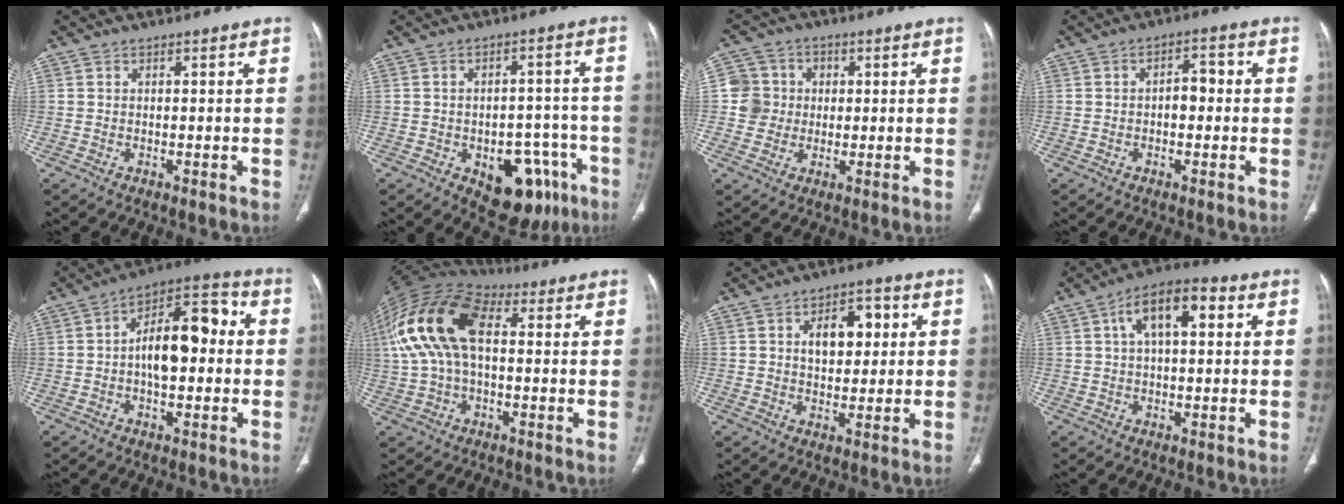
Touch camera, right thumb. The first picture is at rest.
{"total": 13.8, "force": [-6.3, 8.2, 9.1], "torque": [-0.074, 0.037, -0.073]}
{"total": 6.9, "force": [0.3, 6.9, 1.1], "torque": [0.013, 0.013, 0.001]}
{"total": 4.0, "force": [-0.3, 2.4, 3.2], "torque": [-0.033, 0.016, -0.011]}
{"total": 13.7, "force": [0.4, 7.1, 11.7], "torque": [-0.161, 0.039, -0.006]}
{"total": 18.2, "force": [3.0, 10.3, 14.8], "torque": [-0.306, 0.036, 0.048]}
{"total": 8.8, "force": [2.2, 5.4, 6.6], "torque": [-0.066, 0.006, 0.034]}
{"total": 10.7, "force": [3.2, 5.0, 8.8], "torque": [-0.138, 0.025, 0.044]}